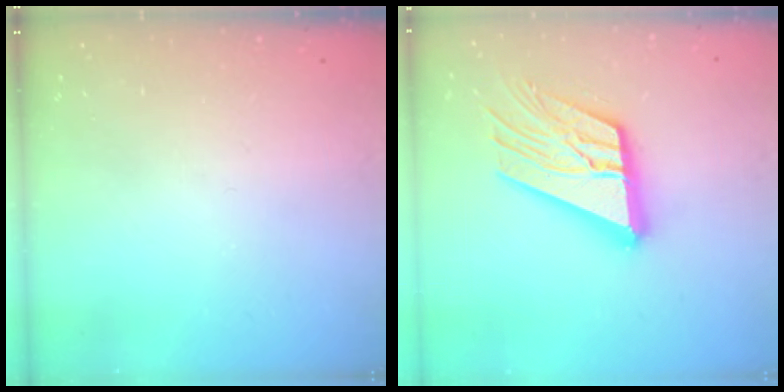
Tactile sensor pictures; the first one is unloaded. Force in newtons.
{"total": 19.8, "press": 19.7, "slide": 2.3}